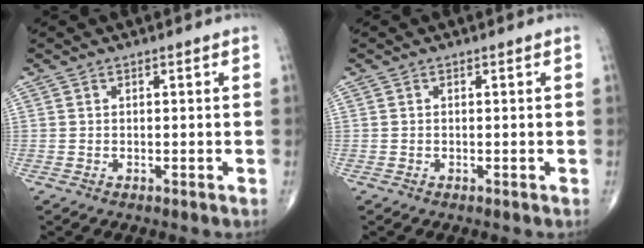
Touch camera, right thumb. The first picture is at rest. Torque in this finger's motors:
{"motor_torque": [-0.26, -0.03, -0.20, -0.05, -0.01]}